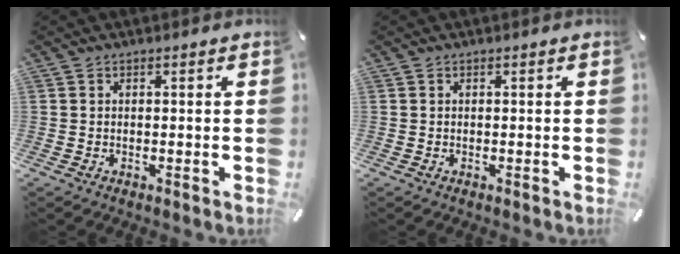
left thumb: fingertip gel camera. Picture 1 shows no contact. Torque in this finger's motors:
{"motor_torque": [0.00, 0.00, 0.00, 0.00, 0.00]}